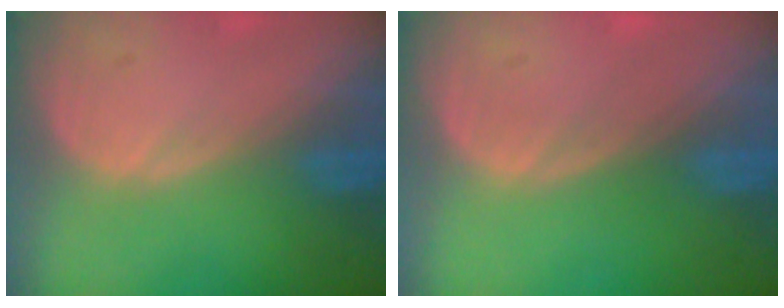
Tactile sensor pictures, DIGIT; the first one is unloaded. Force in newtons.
{"total": 0.0}